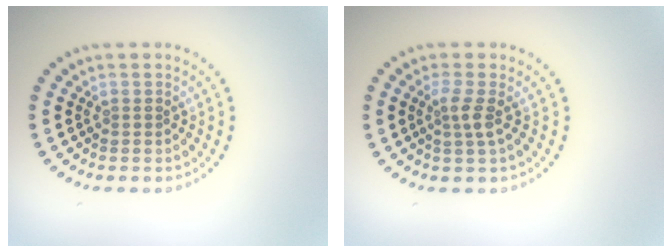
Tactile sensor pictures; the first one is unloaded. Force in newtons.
{"total": 1.8, "press": 1.3, "slide": 1.3}